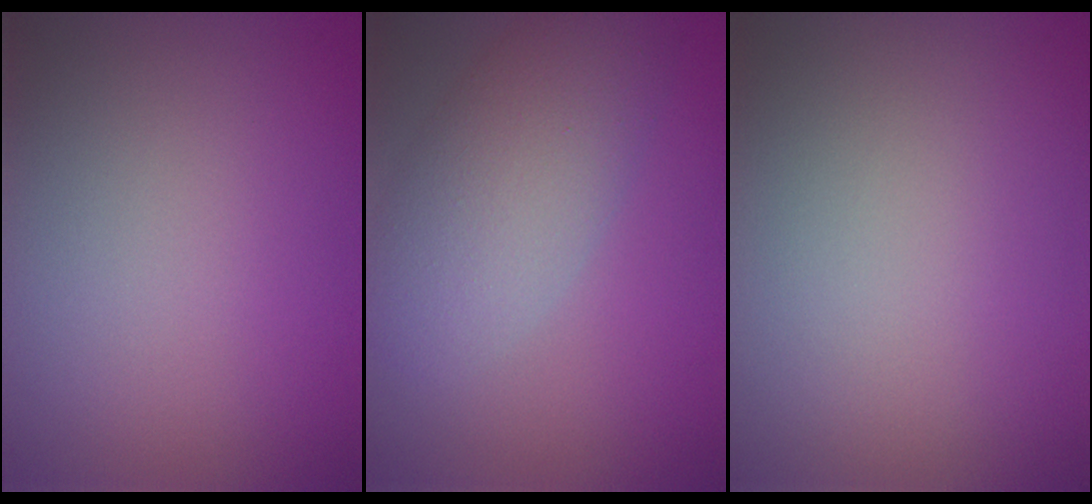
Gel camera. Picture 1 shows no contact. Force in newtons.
{"total": 5.6, "press": 5.6, "slide": 0.1}
{"total": 0.0}